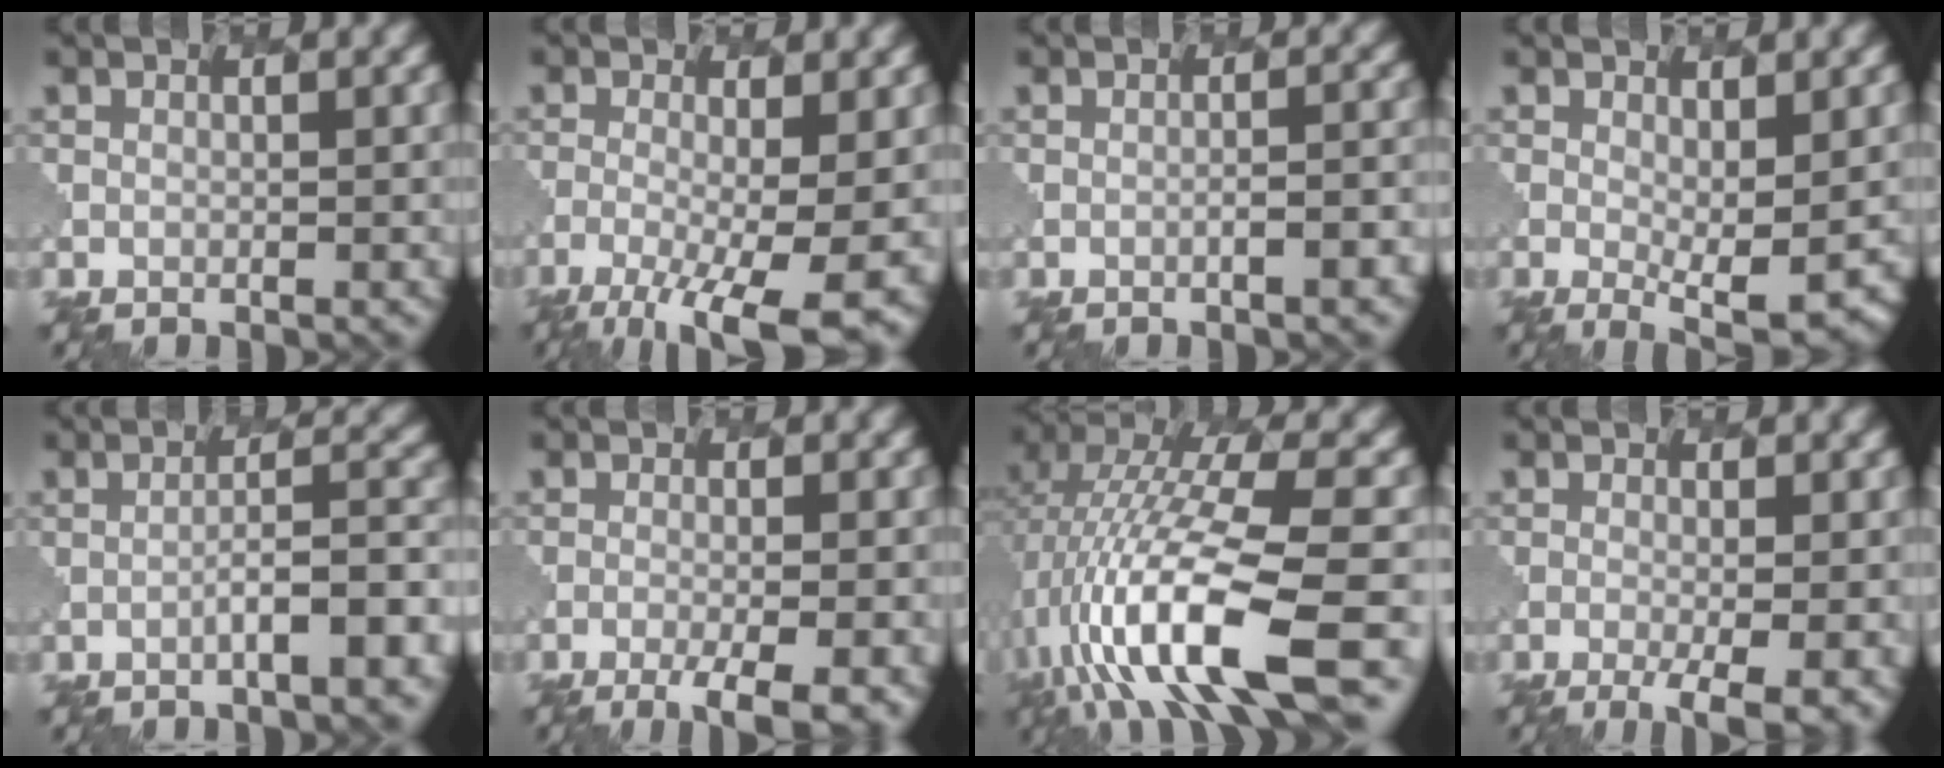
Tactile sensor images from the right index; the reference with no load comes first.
{"total": 9.2, "force": [-4.1, 2.8, 7.7], "torque": [-0.140, -0.025, -0.063]}
{"total": 2.9, "force": [-1.2, 0.9, 2.5], "torque": [-0.018, 0.020, -0.018]}
{"total": 3.7, "force": [-0.1, 0.9, 3.6], "torque": [-0.059, -0.017, 0.004]}
{"total": 5.5, "force": [-2.7, 1.1, 4.6], "torque": [-0.059, 0.020, -0.047]}
{"total": 5.6, "force": [-3.0, 1.4, 4.5], "torque": [-0.069, -0.006, -0.044]}
{"total": 13.1, "force": [-3.6, 3.6, 12.0], "torque": [-0.226, 0.012, -0.054]}
{"total": 5.4, "force": [-2.2, 1.6, 4.7], "torque": [-0.072, -0.010, -0.025]}